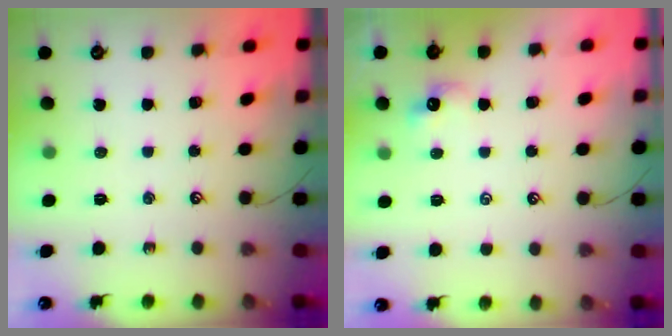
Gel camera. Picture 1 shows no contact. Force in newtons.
{"total": 2.3, "press": 2.2, "slide": 0.4}